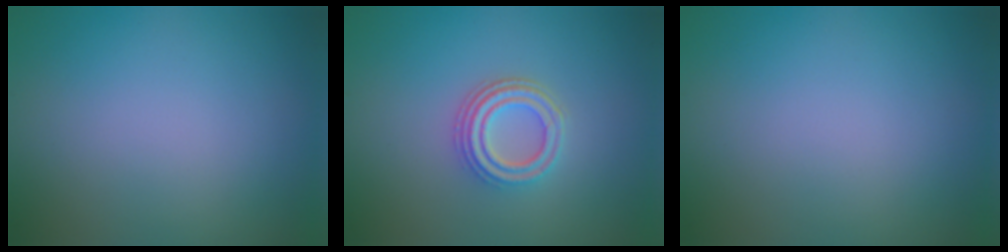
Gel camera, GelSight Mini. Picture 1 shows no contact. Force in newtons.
{"total": 3.6, "press": 3.0, "slide": 2.0}
{"total": 0.0}